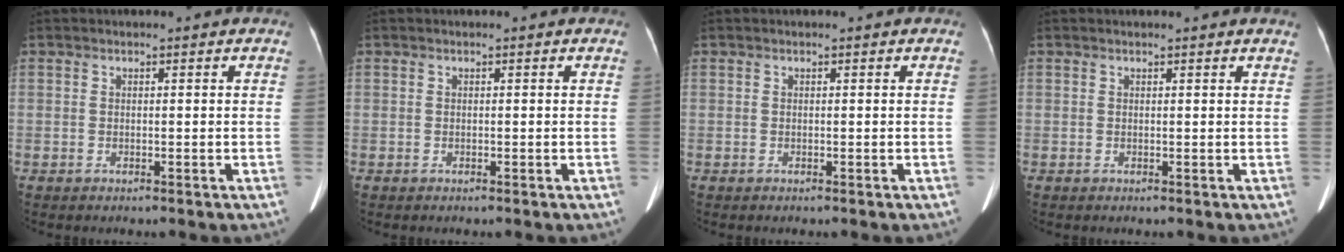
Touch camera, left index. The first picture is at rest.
{"total": 0.0}
{"total": 0.0}
{"total": 1.9, "force": [1.8, -0.1, 0.6], "torque": [-0.015, 0.006, 0.015]}